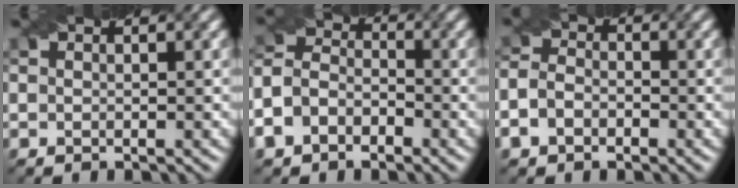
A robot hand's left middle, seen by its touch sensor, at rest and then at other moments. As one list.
[{"total": 5.1, "force": [-2.4, 3.7, 2.6], "torque": [-0.056, 0.008, -0.057]}, {"total": 3.0, "force": [-1.3, 2.2, 1.6], "torque": [-0.036, 0.001, -0.031]}]